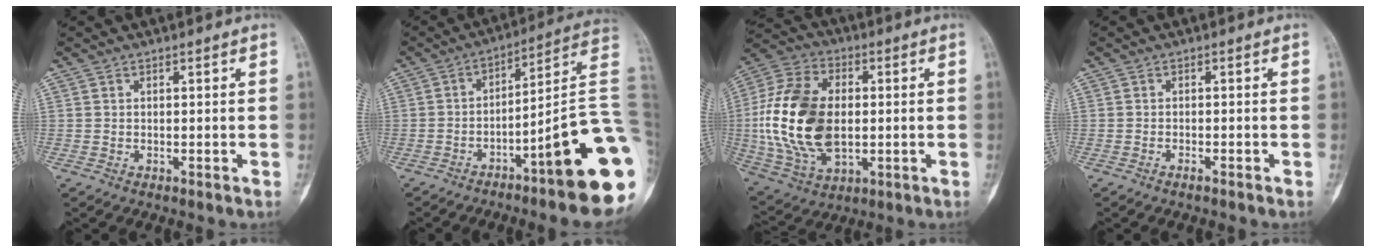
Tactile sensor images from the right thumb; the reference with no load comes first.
{"total": 20.3, "force": [-7.7, 2.5, 18.6], "torque": [-0.188, 0.062, -0.108]}
{"total": 21.7, "force": [-0.3, 13.6, 16.9], "torque": [-0.330, 0.001, 0.002]}
{"total": 1.0, "force": [-0.9, 0.3, 0.5], "torque": [-0.011, 0.003, -0.016]}